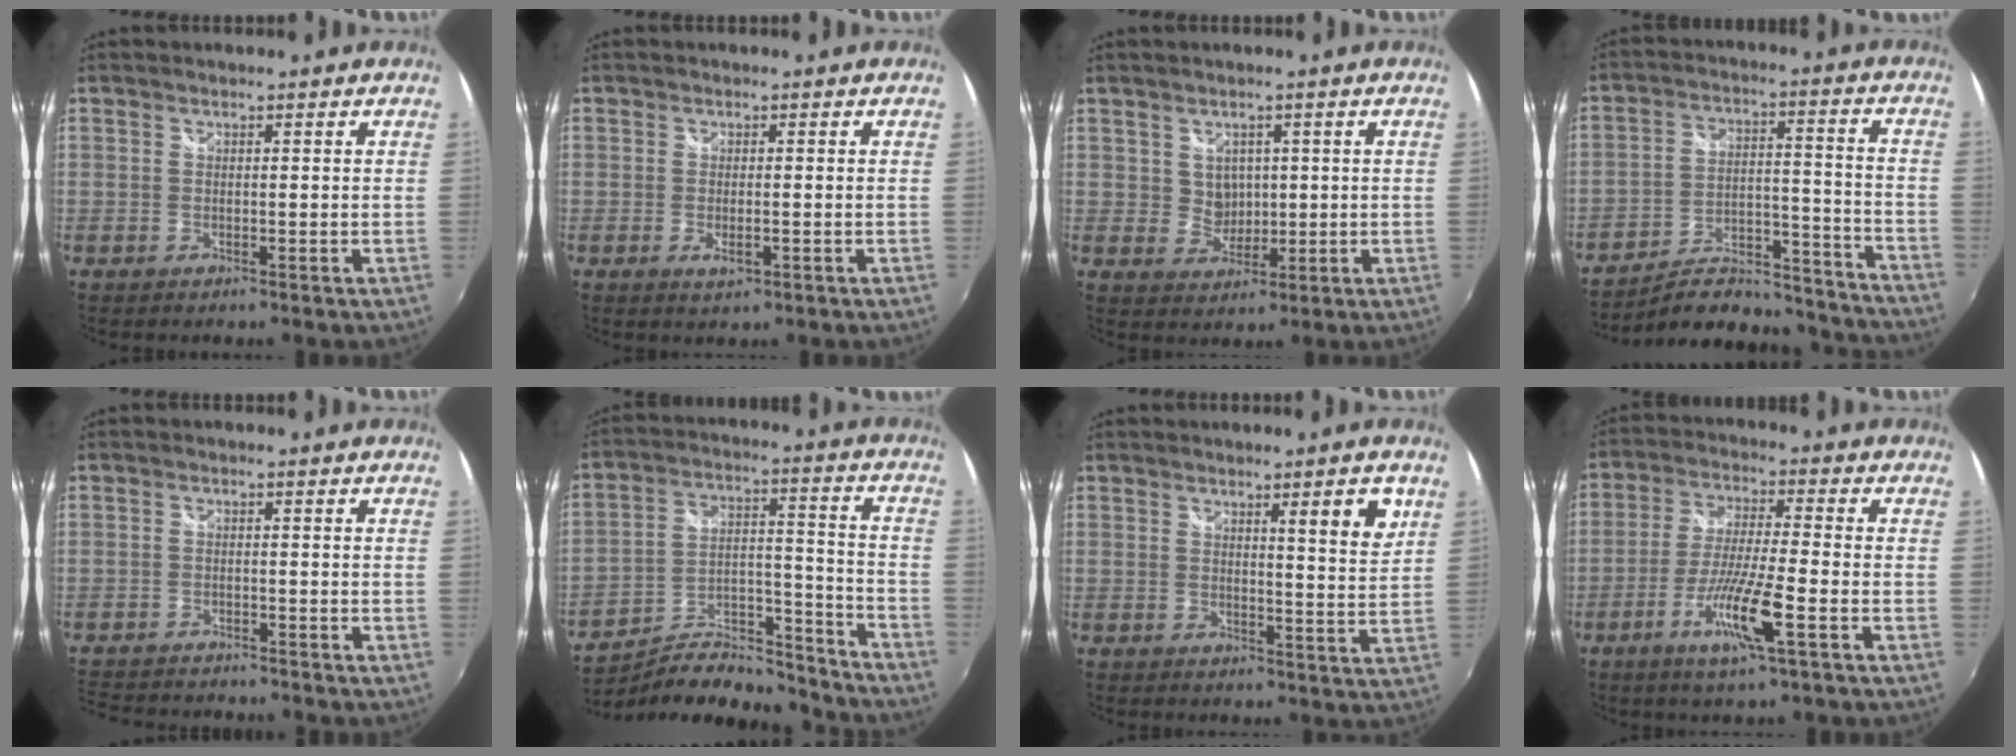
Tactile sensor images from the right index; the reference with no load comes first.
{"total": 2.6, "force": [-0.8, 1.0, 2.2], "torque": [-0.042, -0.007, -0.012]}
{"total": 3.9, "force": [1.0, 3.6, 1.2], "torque": [-0.016, 0.004, 0.024]}
{"total": 21.9, "force": [-19.9, 6.3, 6.6], "torque": [-0.110, 0.034, -0.257]}
{"total": 8.6, "force": [-7.9, 2.2, 2.5], "torque": [-0.077, -0.007, -0.130]}
{"total": 20.1, "force": [-17.0, 6.7, 8.3], "torque": [-0.141, 0.033, -0.239]}
{"total": 6.0, "force": [3.1, 0.4, 5.1], "torque": [-0.061, -0.006, 0.042]}
{"total": 10.7, "force": [-4.7, 0.4, 9.6], "torque": [-0.192, -0.013, -0.090]}